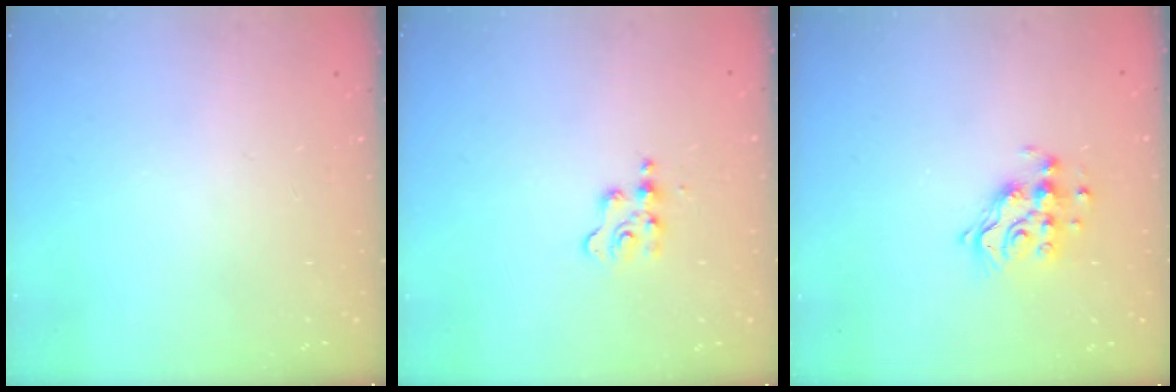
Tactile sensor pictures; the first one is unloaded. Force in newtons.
{"total": 4.2, "press": 4.1, "slide": 0.6}
{"total": 11.5, "press": 11.4, "slide": 1.0}